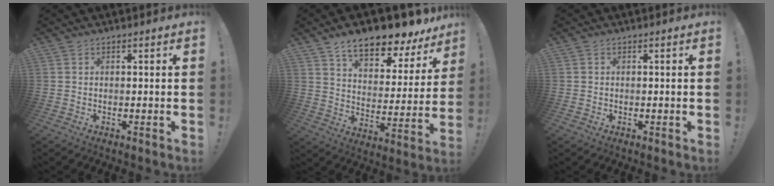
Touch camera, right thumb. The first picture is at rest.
{"total": 13.2, "force": [10.3, 4.4, 6.9], "torque": [-0.116, -0.080, 0.174]}
{"total": 0.5, "force": [-0.1, 0.5, 0.0], "torque": [0.002, 0.003, -0.002]}